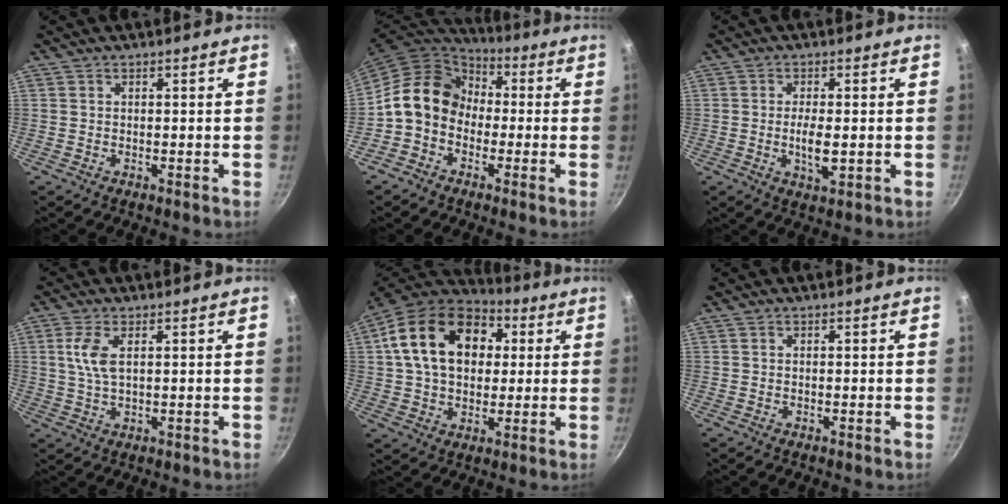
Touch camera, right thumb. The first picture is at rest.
{"total": 12.8, "force": [-0.9, 10.4, 7.3], "torque": [-0.093, 0.041, -0.040]}
{"total": 4.7, "force": [-0.5, 1.7, 4.4], "torque": [-0.083, -0.006, -0.009]}
{"total": 5.3, "force": [1.4, 2.3, 4.5], "torque": [-0.096, -0.001, 0.029]}
{"total": 20.3, "force": [4.7, 14.4, 13.6], "torque": [-0.212, 0.020, 0.068]}
{"total": 0.0}